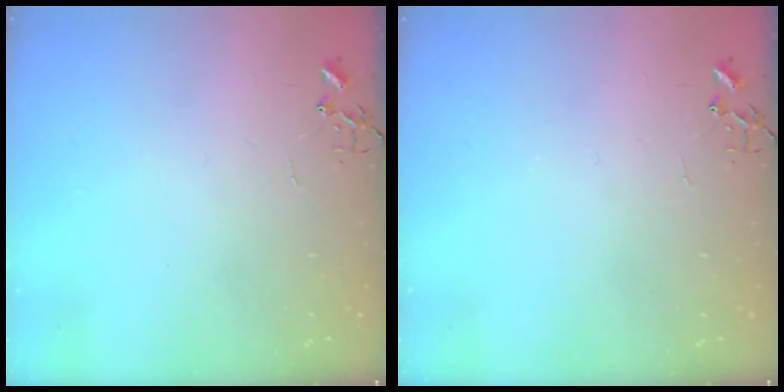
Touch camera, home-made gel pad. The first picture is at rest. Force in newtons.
{"total": 0.0}